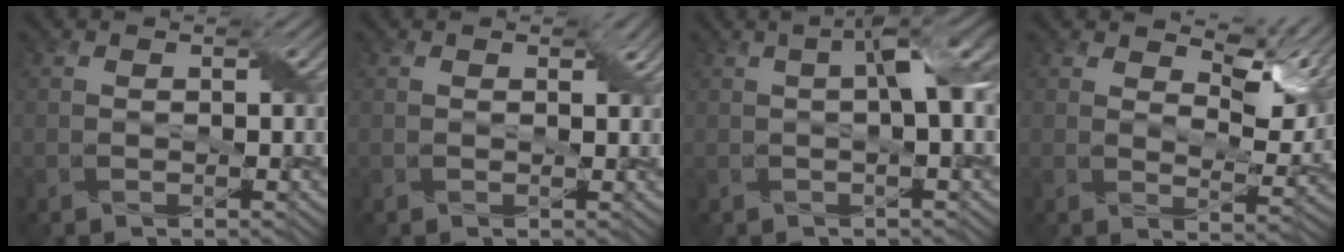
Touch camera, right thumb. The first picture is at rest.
{"total": 1.1, "force": [0.7, 0.6, 0.7], "torque": [-0.009, -0.002, 0.014]}
{"total": 6.5, "force": [0.9, 1.7, 6.3], "torque": [-0.102, 0.018, 0.012]}
{"total": 7.9, "force": [5.0, 3.3, 5.2], "torque": [-0.088, -0.002, 0.080]}